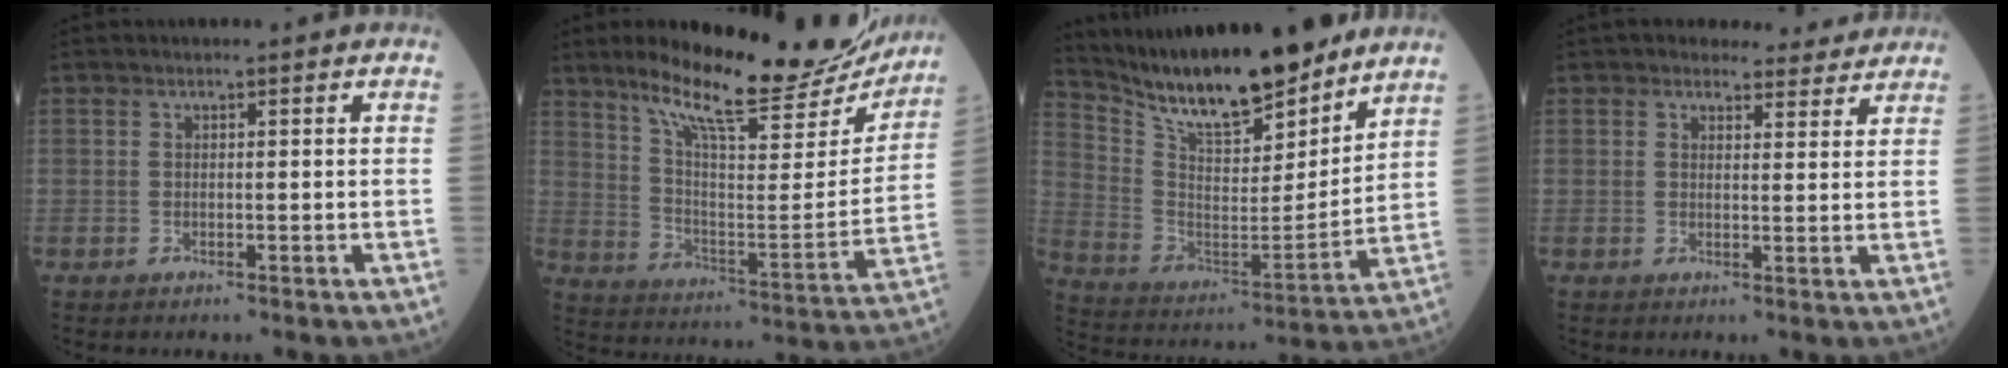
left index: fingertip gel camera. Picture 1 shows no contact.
{"total": 22.8, "force": [19.3, 4.3, 11.5], "torque": [-0.175, -0.027, 0.277]}
{"total": 19.8, "force": [16.9, 3.5, 9.8], "torque": [-0.175, -0.015, 0.294]}
{"total": 5.5, "force": [5.1, 1.9, 0.6], "torque": [0.002, 0.007, 0.051]}